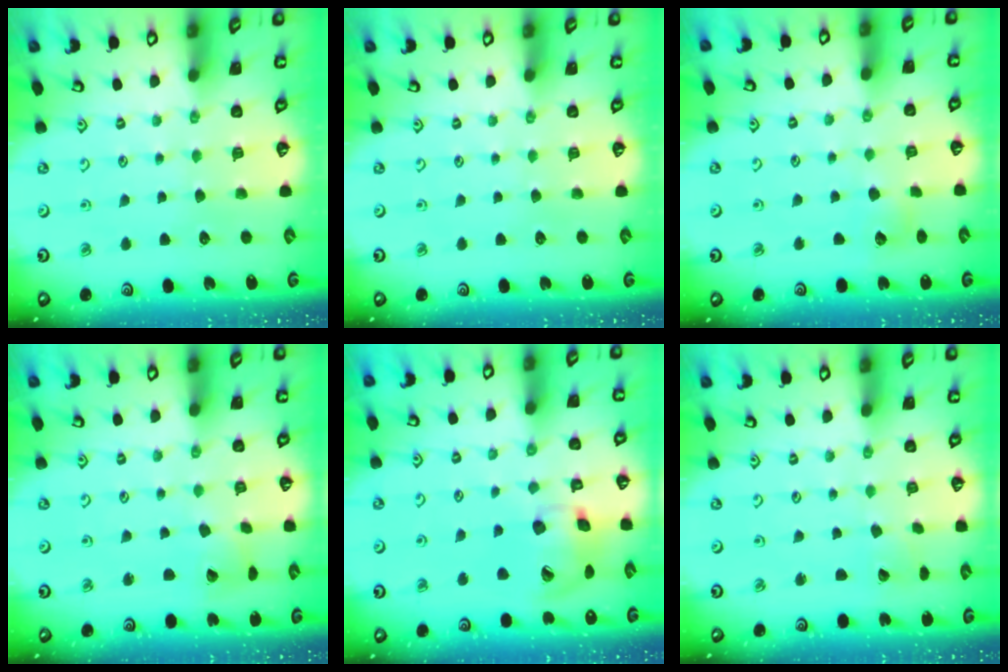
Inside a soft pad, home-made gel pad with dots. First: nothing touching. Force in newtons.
{"total": 0.0}
{"total": 4.1, "press": 4.0, "slide": 0.5}
{"total": 4.7, "press": 4.7, "slide": 0.6}
{"total": 15.4, "press": 15.2, "slide": 2.2}
{"total": 2.0, "press": 2.0, "slide": 0.2}